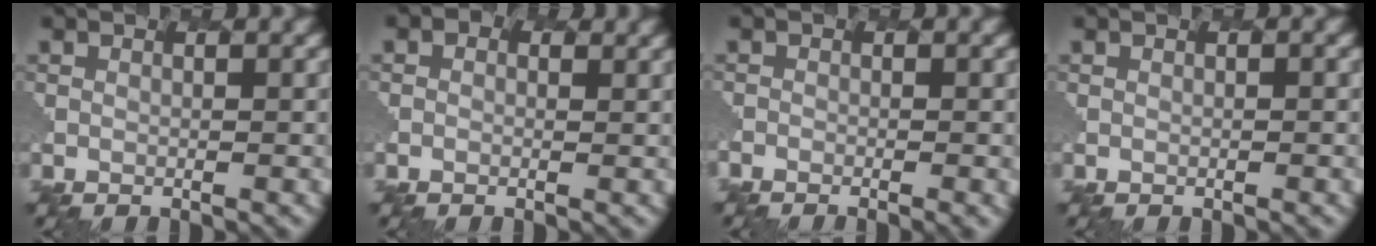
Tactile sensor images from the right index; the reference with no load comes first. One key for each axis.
{"total": 2.0, "fx": 0.4, "fy": 1.8, "fz": 0.8, "tx": 0.008, "ty": 0.016, "tz": -0.023}
{"total": 2.7, "fx": -2.1, "fy": 0.8, "fz": 1.4, "tx": -0.014, "ty": 0.015, "tz": -0.032}
{"total": 0.9, "fx": 0.0, "fy": 0.4, "fz": 0.8, "tx": -0.005, "ty": 0.006, "tz": -0.001}